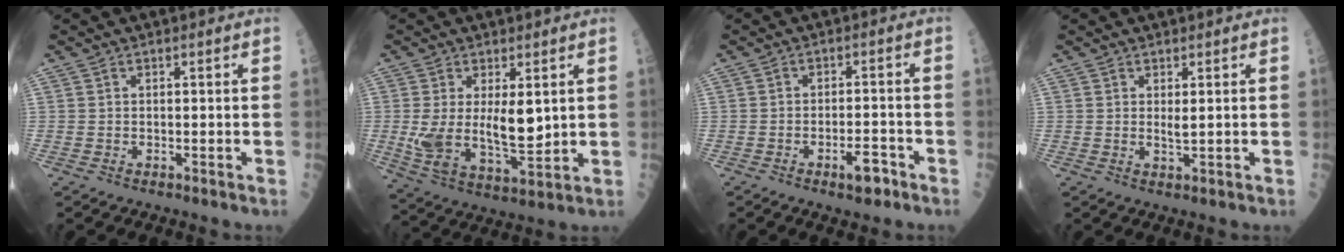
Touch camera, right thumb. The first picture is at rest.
{"total": 11.7, "force": [1.7, 5.3, 10.3], "torque": [-0.179, -0.027, 0.043]}
{"total": 4.6, "force": [-2.5, 1.6, 3.5], "torque": [-0.044, 0.017, -0.036]}
{"total": 1.4, "force": [0.5, 0.3, 1.3], "torque": [-0.023, -0.007, 0.010]}